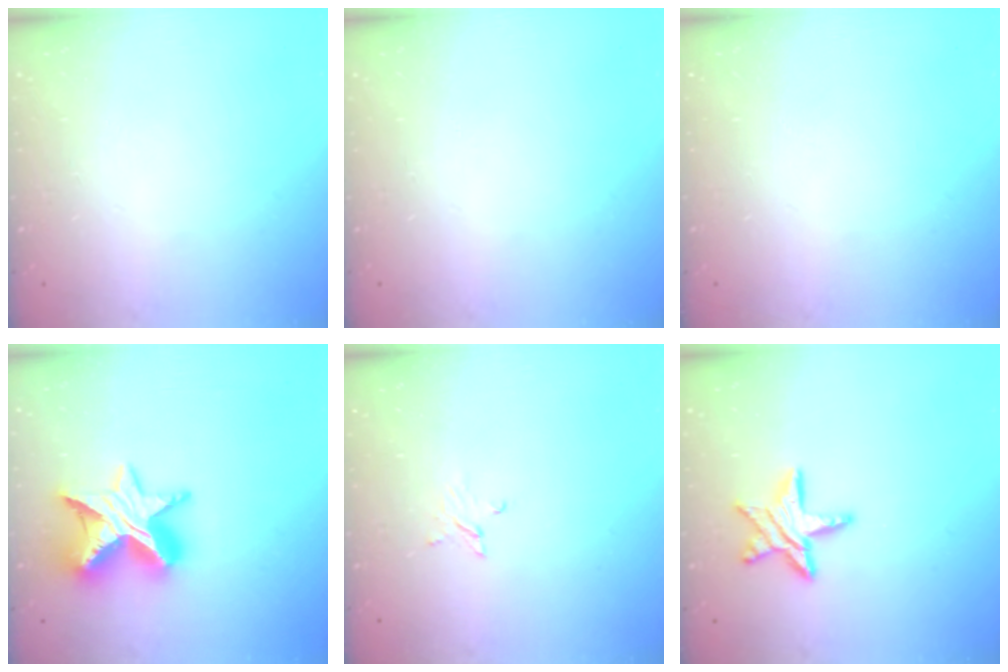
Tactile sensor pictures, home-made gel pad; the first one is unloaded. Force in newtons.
{"total": 0.0}
{"total": 0.0}
{"total": 14.0, "press": 13.9, "slide": 1.0}
{"total": 2.4, "press": 2.4, "slide": 0.2}
{"total": 11.5, "press": 11.5, "slide": 1.0}